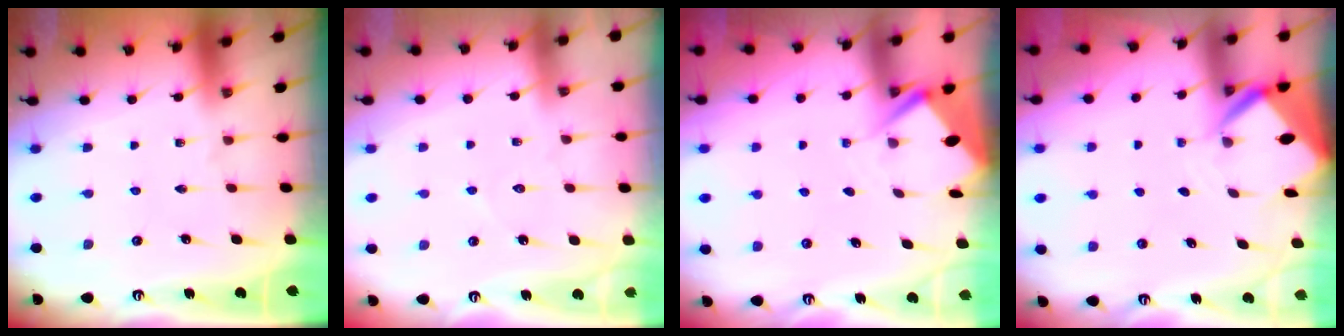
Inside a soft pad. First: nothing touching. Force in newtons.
{"total": 3.7, "press": 3.7, "slide": 0.3}
{"total": 2.9, "press": 2.8, "slide": 0.4}
{"total": 4.8, "press": 4.8, "slide": 0.1}